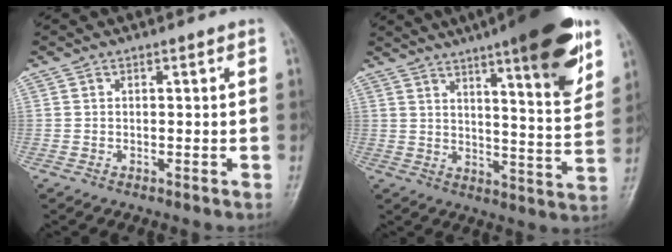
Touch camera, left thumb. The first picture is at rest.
{"total": 19.5, "force": [11.3, 3.6, 15.5], "torque": [-0.192, -0.049, 0.160]}